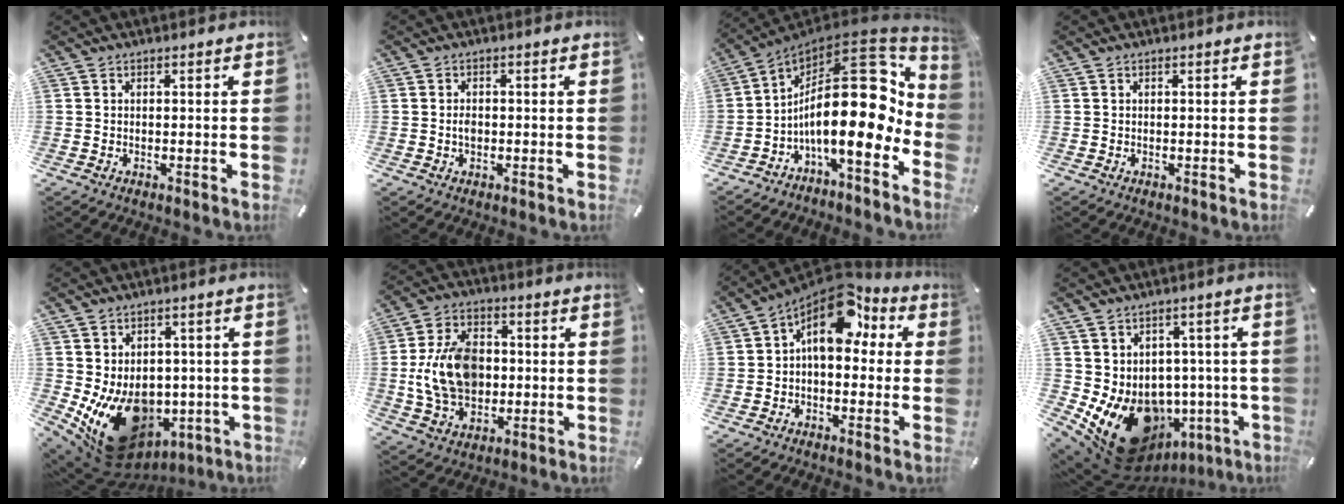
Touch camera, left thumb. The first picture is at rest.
{"total": 1.2, "force": [-0.2, 0.7, 0.9], "torque": [-0.019, 0.001, -0.004]}
{"total": 26.2, "force": [1.7, 11.3, 23.6], "torque": [-0.394, -0.050, 0.031]}
{"total": 0.0}
{"total": 15.3, "force": [-3.8, 11.7, 9.1], "torque": [-0.141, 0.001, -0.047]}
{"total": 14.6, "force": [-0.5, 11.1, 9.4], "torque": [-0.184, 0.014, -0.008]}
{"total": 11.9, "force": [5.3, 7.3, 7.8], "torque": [-0.130, -0.034, 0.096]}
{"total": 13.7, "force": [-5.8, 9.5, 7.9], "torque": [-0.146, 0.007, -0.087]}